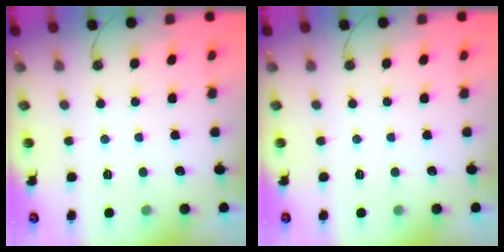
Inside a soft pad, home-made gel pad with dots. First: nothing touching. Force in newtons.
{"total": 0.0}